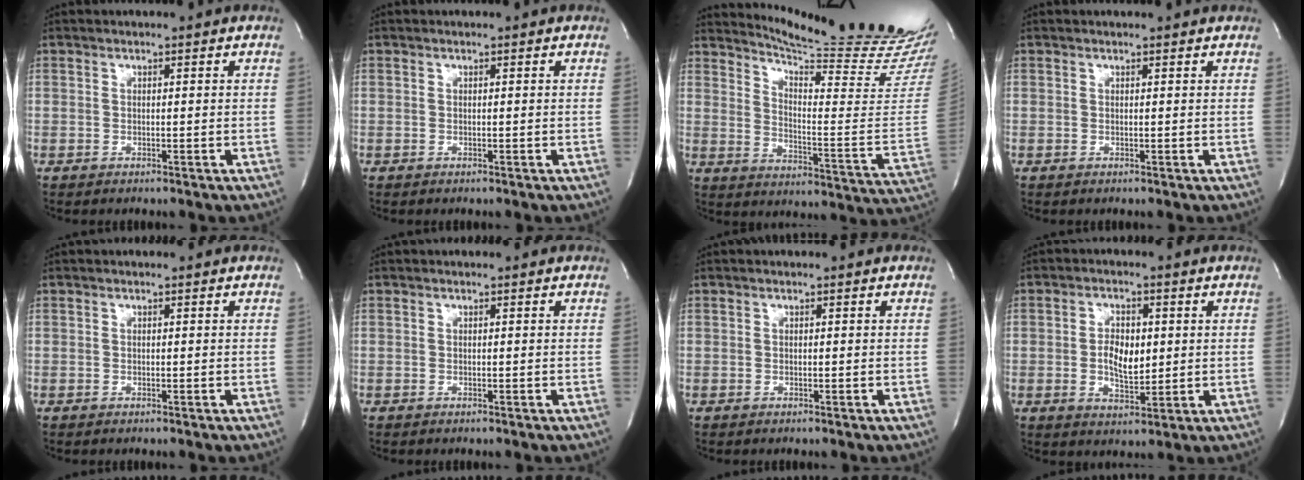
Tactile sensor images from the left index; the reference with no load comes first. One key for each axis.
{"total": 0.0}
{"total": 21.9, "fx": 20.4, "fy": -2.0, "fz": 7.8, "tx": -0.132, "ty": -0.144, "tz": 0.262}
{"total": 0.9, "fx": 0.9, "fy": 0.0, "fz": 0.0, "tx": -0.009, "ty": -0.001, "tz": 0.006}
{"total": 0.0}
{"total": 0.0}
{"total": 0.0}
{"total": 5.3, "fx": -0.1, "fy": 2.8, "fz": 4.5, "tx": -0.083, "ty": -0.006, "tz": 0.003}